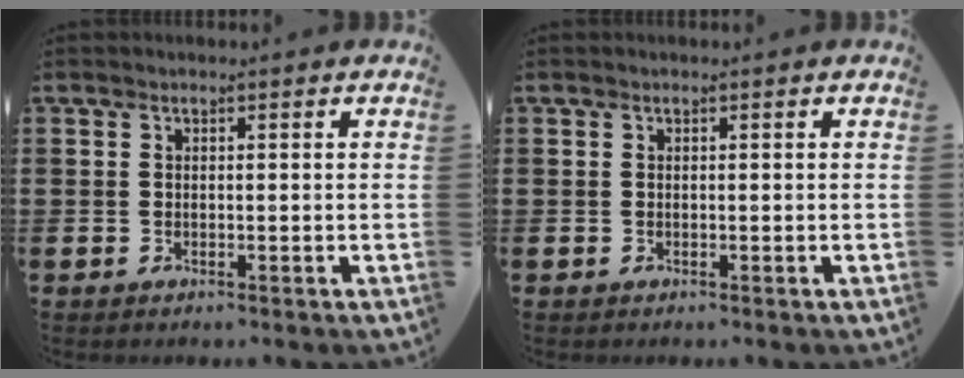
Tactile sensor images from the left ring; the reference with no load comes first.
{"total": 0.0}